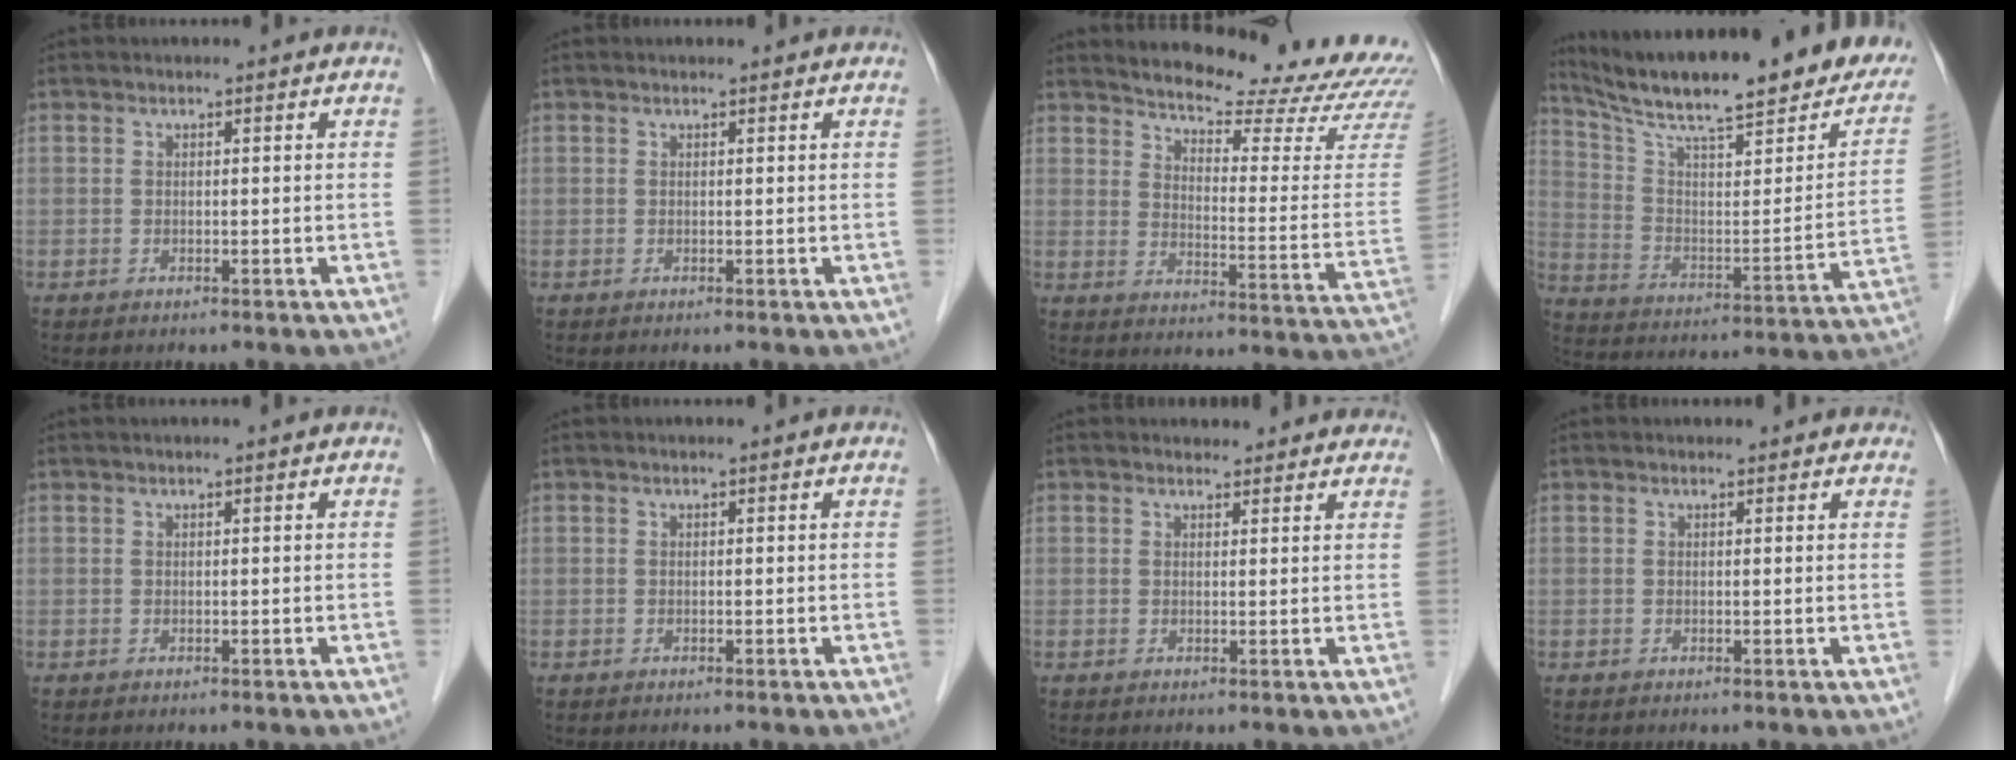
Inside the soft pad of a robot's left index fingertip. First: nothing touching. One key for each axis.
{"total": 0.6, "fx": 0.6, "fy": 0.2, "fz": 0.1, "tx": -0.007, "ty": 0.004, "tz": 0.007}
{"total": 22.5, "fx": 21.1, "fy": 1.9, "fz": 7.5, "tx": -0.102, "ty": -0.104, "tz": 0.251}
{"total": 28.5, "fx": 22.5, "fy": 4.5, "fz": 16.9, "tx": -0.269, "ty": -0.027, "tz": 0.316}
{"total": 0.9, "fx": 0.8, "fy": -0.1, "fz": 0.5, "tx": -0.007, "ty": 0.015, "tz": 0.015}
{"total": 0.0}
{"total": 4.8, "fx": 4.4, "fy": 1.7, "fz": 0.6, "tx": 0.002, "ty": 0.009, "tz": 0.041}
{"total": 2.5, "fx": 2.3, "fy": 1.1, "fz": 0.5, "tx": -0.003, "ty": 0.009, "tz": 0.015}